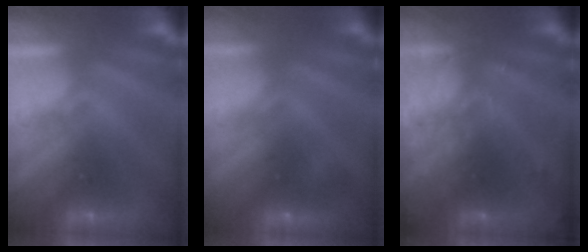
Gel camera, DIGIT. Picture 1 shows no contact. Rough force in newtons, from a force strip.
{"total": 2.3}
{"total": 2.9}